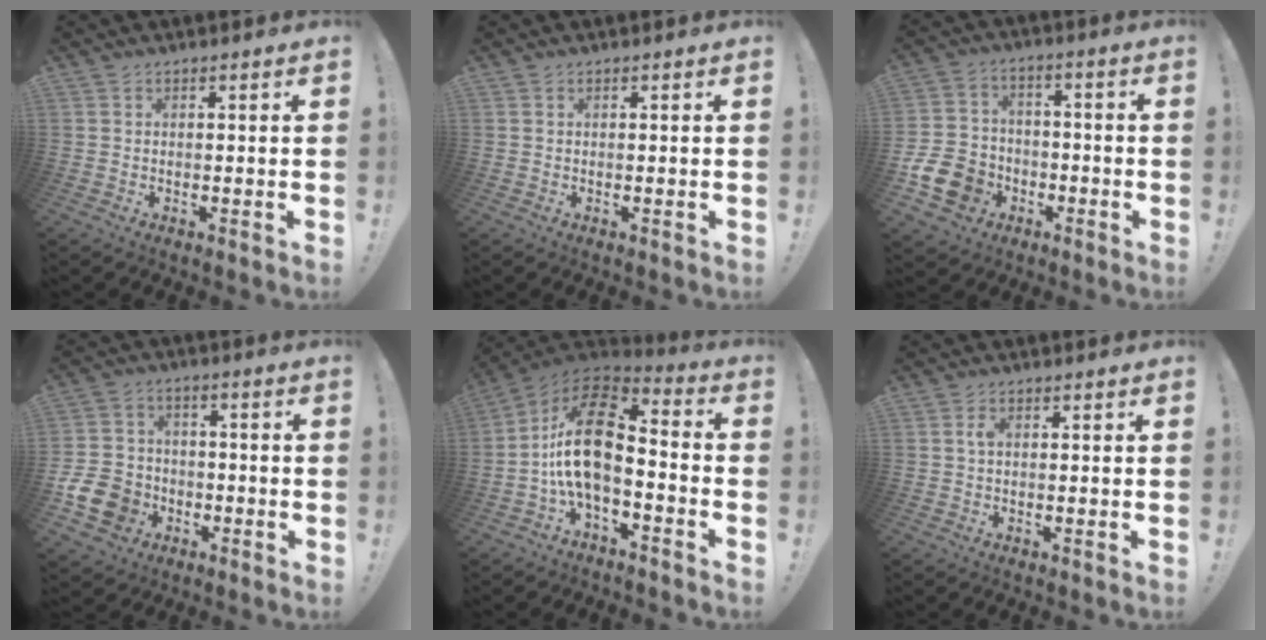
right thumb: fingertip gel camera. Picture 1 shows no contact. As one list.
[{"total": 0.0}, {"total": 13.9, "force": [-5.9, 11.2, 5.9], "torque": [-0.118, 0.040, -0.102]}, {"total": 12.8, "force": [-5.2, 10.4, 5.3], "torque": [-0.112, 0.034, -0.093]}, {"total": 16.4, "force": [-1.1, 8.6, 14.0], "torque": [-0.270, 0.013, -0.019]}, {"total": 1.7, "force": [0.2, 0.9, 1.4], "torque": [-0.029, 0.006, 0.002]}]